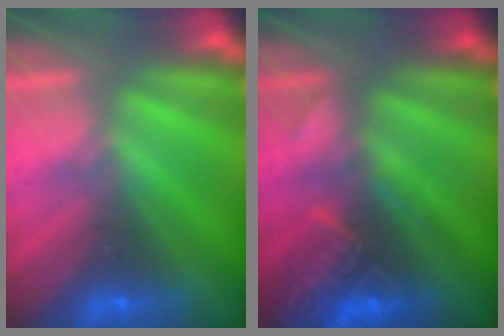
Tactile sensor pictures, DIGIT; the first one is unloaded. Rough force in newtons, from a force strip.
{"total": 2.9}